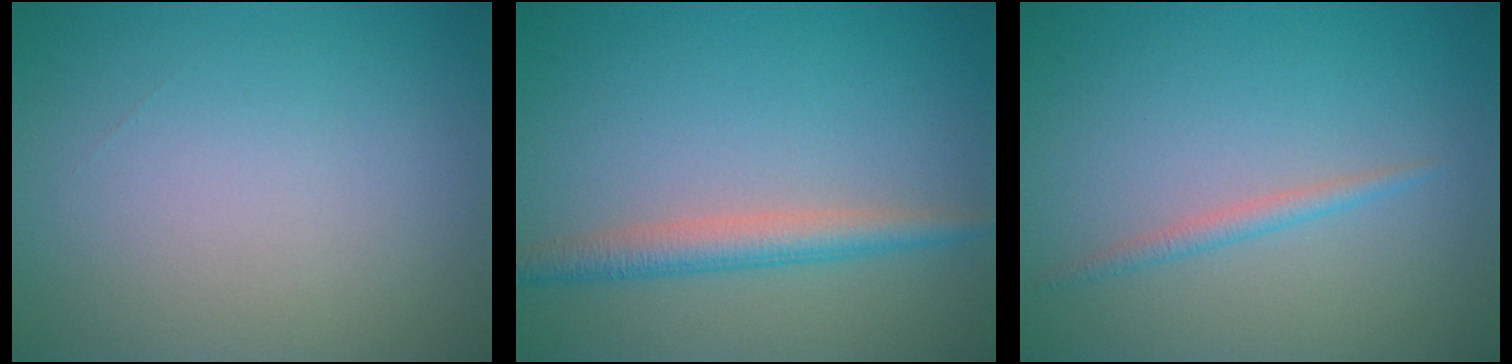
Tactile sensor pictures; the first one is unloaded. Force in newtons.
{"total": 2.9, "press": 2.9, "slide": 0.1}
{"total": 1.2, "press": 1.2, "slide": 0.0}